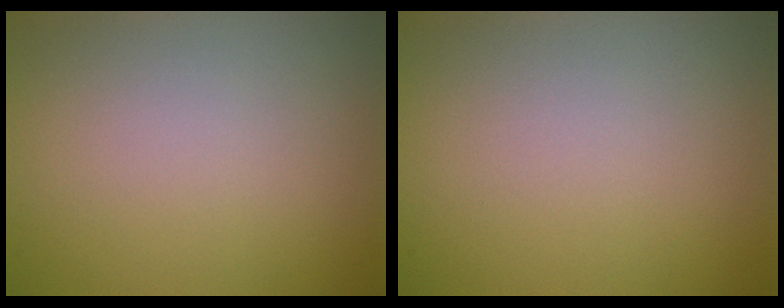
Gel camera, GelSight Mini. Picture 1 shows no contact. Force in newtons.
{"total": 0.0}